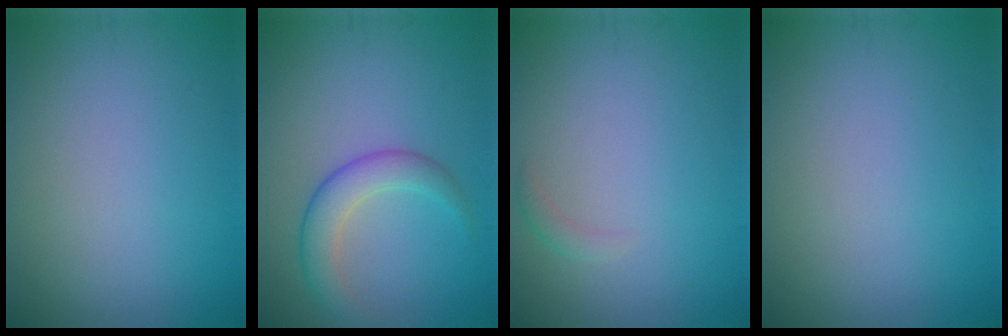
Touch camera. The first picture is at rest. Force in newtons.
{"total": 3.4, "press": 3.4, "slide": 0.1}
{"total": 0.8, "press": 0.8, "slide": 0.0}
{"total": 0.0}